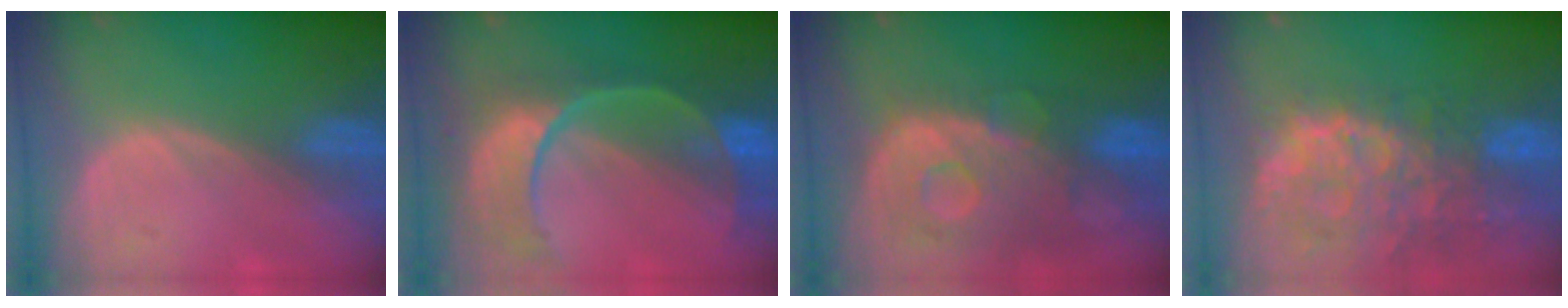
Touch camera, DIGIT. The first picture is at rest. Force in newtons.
{"total": 11.2, "press": 9.4, "slide": 6.1}
{"total": 12.1, "press": 10.1, "slide": 6.7}
{"total": 13.6, "press": 11.0, "slide": 7.9}